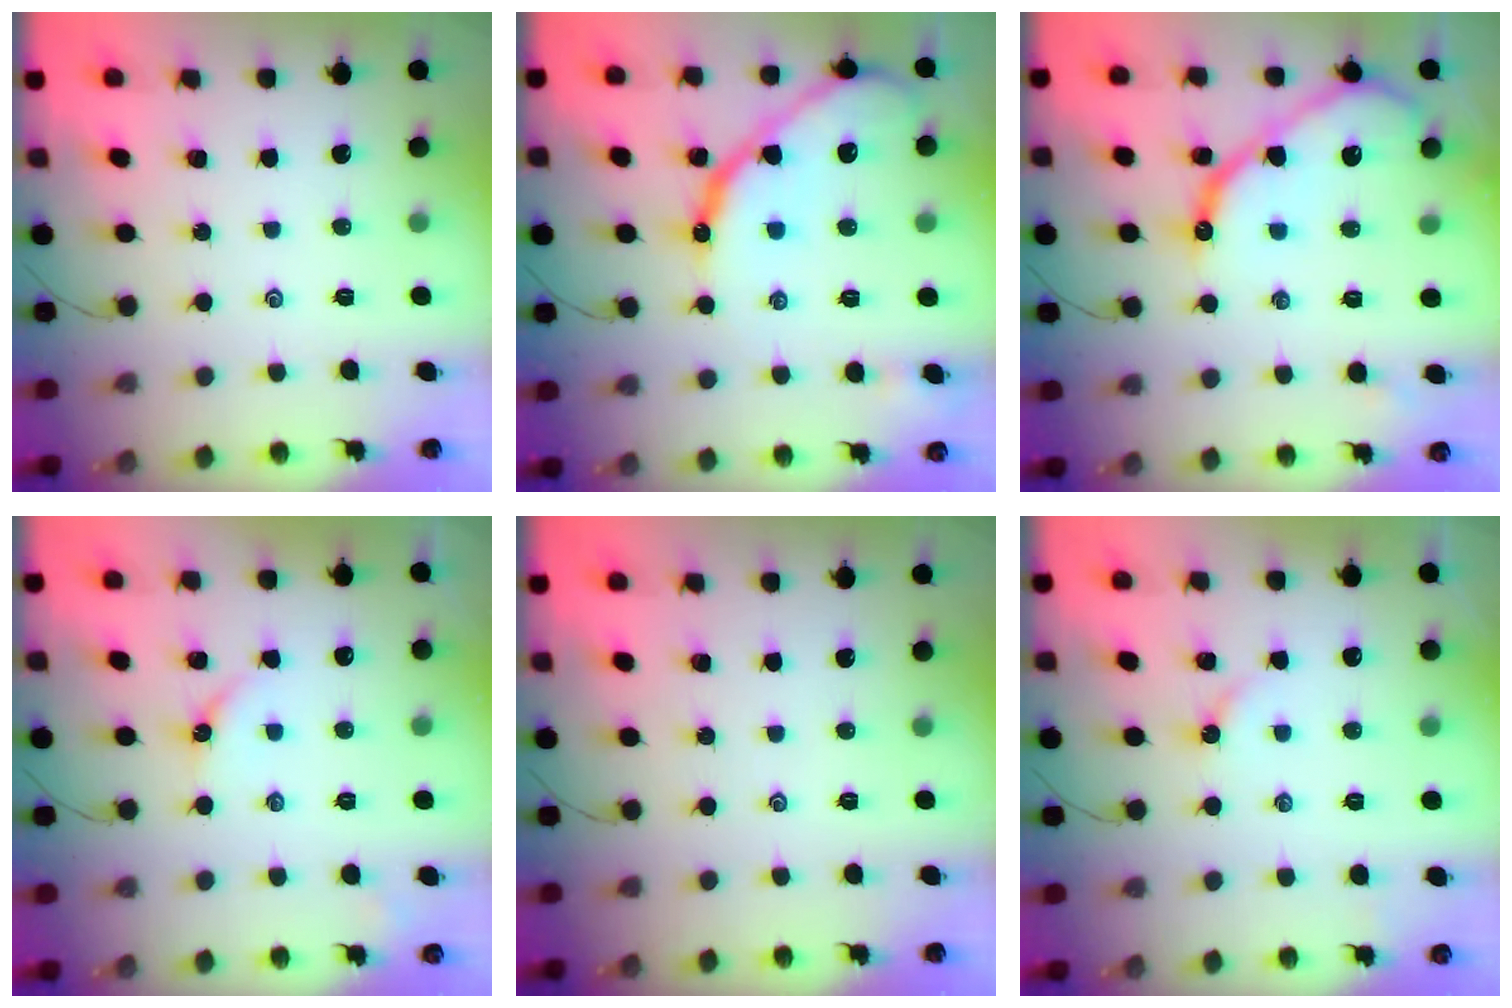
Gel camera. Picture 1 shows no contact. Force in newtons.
{"total": 14.6, "press": 14.5, "slide": 1.1}
{"total": 13.1, "press": 13.1, "slide": 0.5}
{"total": 4.0, "press": 4.0, "slide": 0.5}
{"total": 0.0}
{"total": 2.7, "press": 2.6, "slide": 0.5}